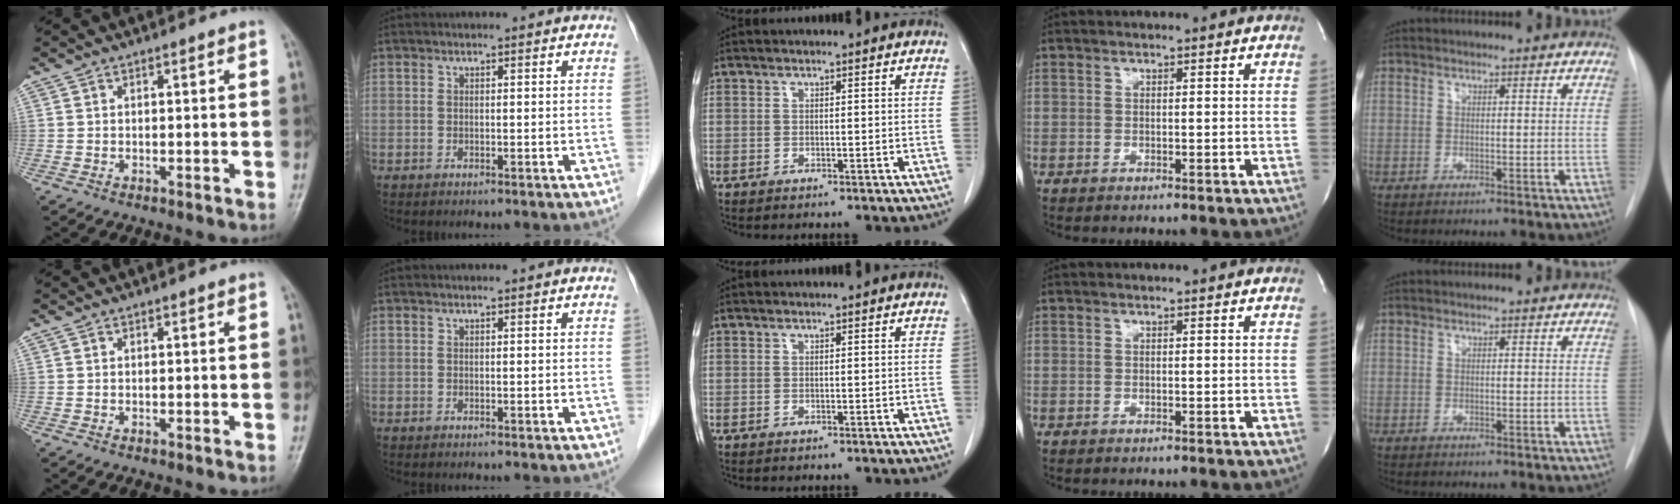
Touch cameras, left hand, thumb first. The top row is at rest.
{}